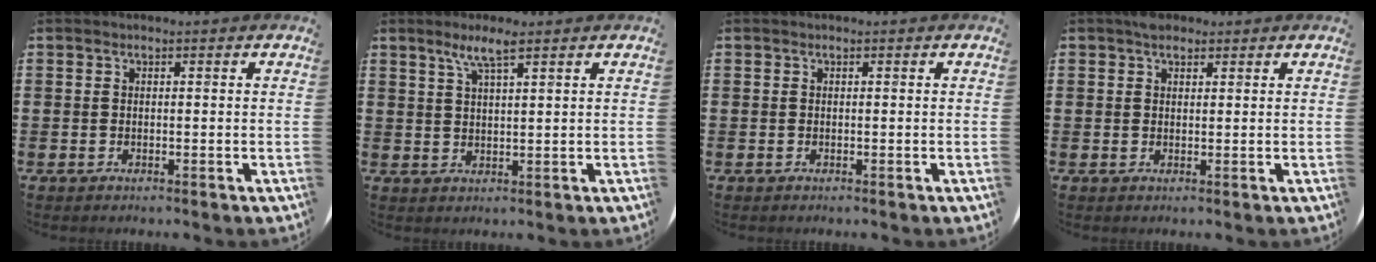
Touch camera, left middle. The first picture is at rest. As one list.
[{"total": 3.9, "force": [2.7, 0.5, 2.8], "torque": [-0.059, 0.006, 0.046]}, {"total": 0.0}, {"total": 1.7, "force": [1.5, 0.8, 0.4], "torque": [-0.001, 0.002, 0.026]}]